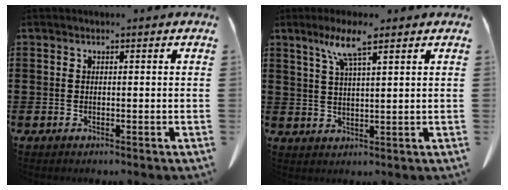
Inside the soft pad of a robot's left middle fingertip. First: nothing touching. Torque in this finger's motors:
{"motor_torque": [0.37, 0.13, 0.17, 0.07]}